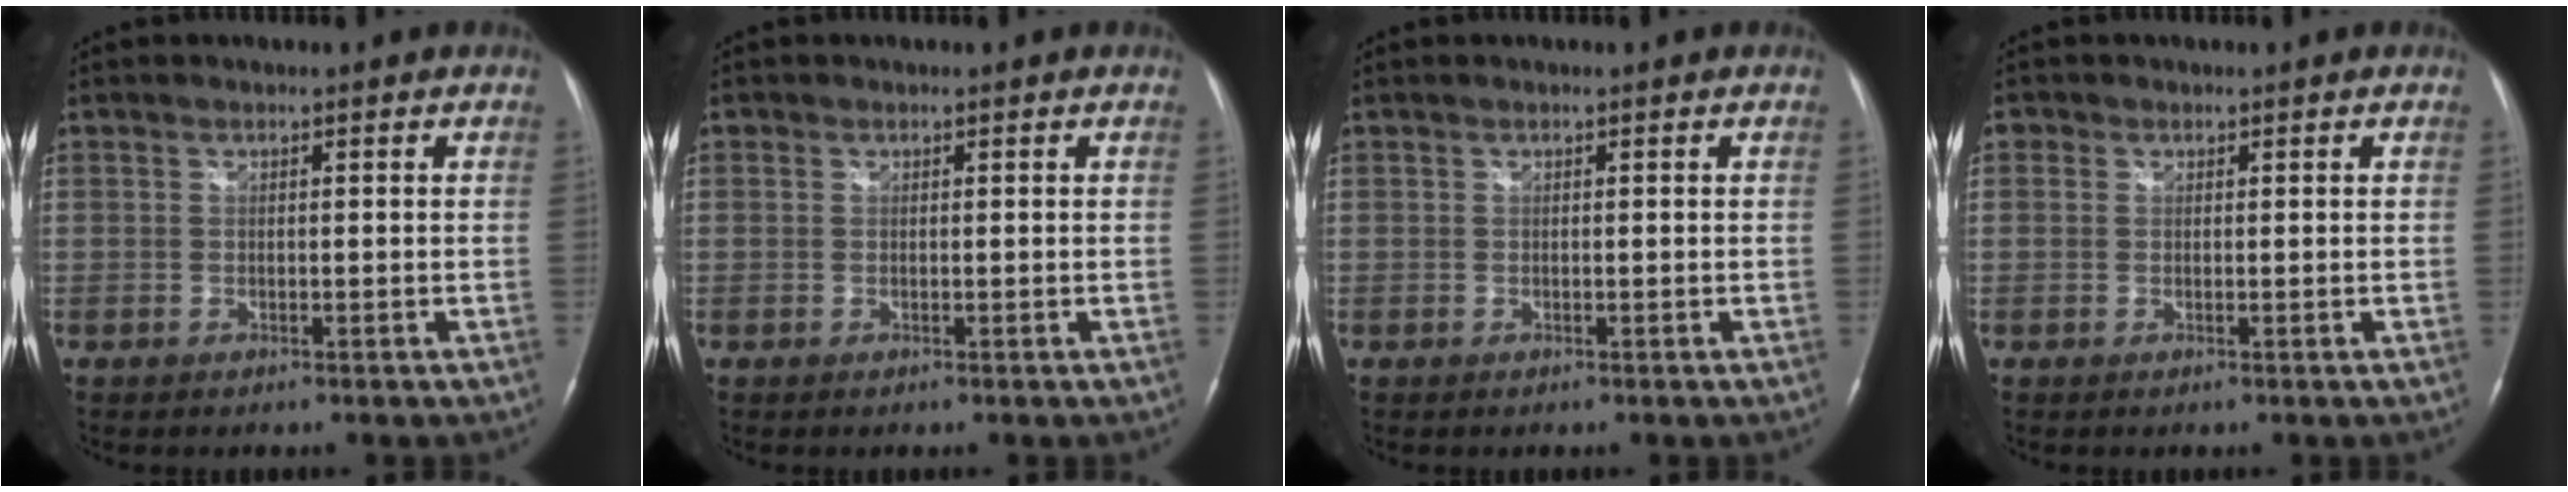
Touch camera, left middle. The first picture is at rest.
{"total": 0.0}
{"total": 0.0}
{"total": 1.0, "force": [0.5, 0.9, 0.2], "torque": [0.002, 0.002, 0.005]}